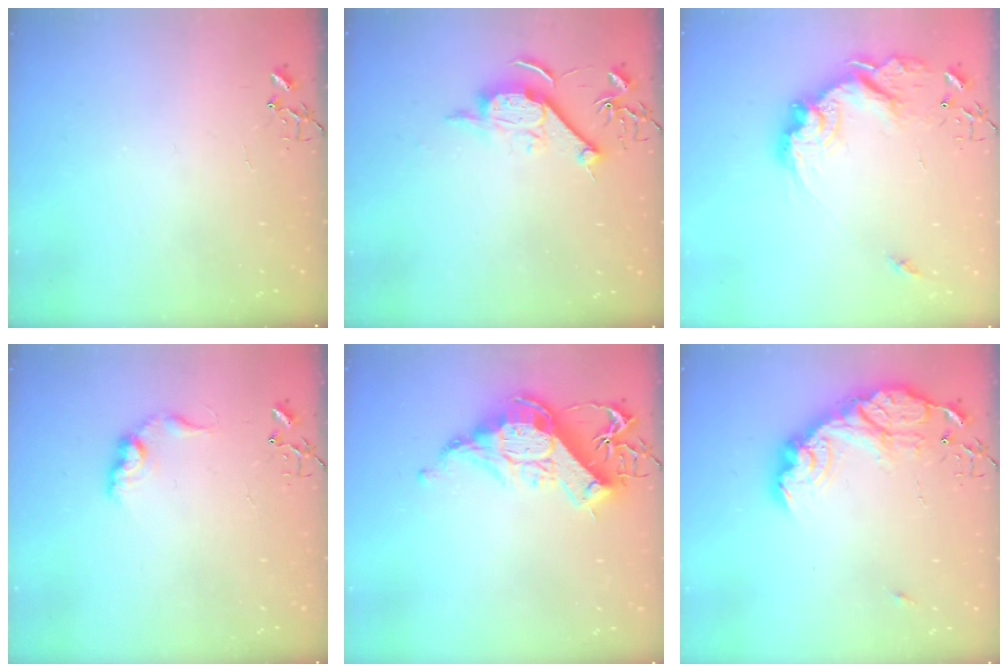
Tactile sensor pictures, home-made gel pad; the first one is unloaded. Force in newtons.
{"total": 10.6, "press": 10.6, "slide": 0.3}
{"total": 19.5, "press": 19.4, "slide": 1.8}
{"total": 10.0, "press": 10.0, "slide": 0.2}
{"total": 14.8, "press": 14.7, "slide": 1.9}
{"total": 17.8, "press": 17.8, "slide": 1.3}